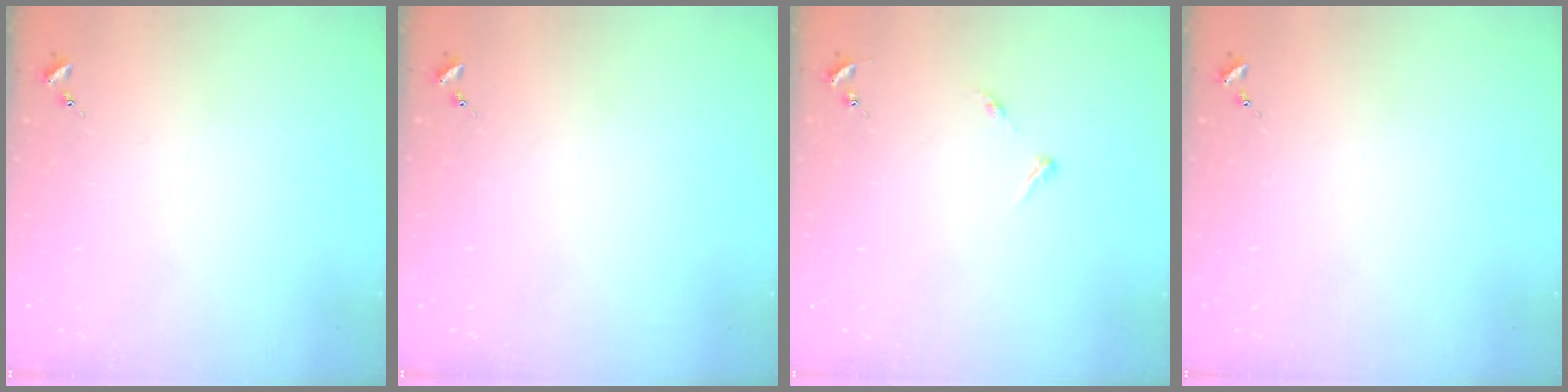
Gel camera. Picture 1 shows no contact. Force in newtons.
{"total": 0.0}
{"total": 5.2, "press": 5.2, "slide": 0.6}
{"total": 0.0}